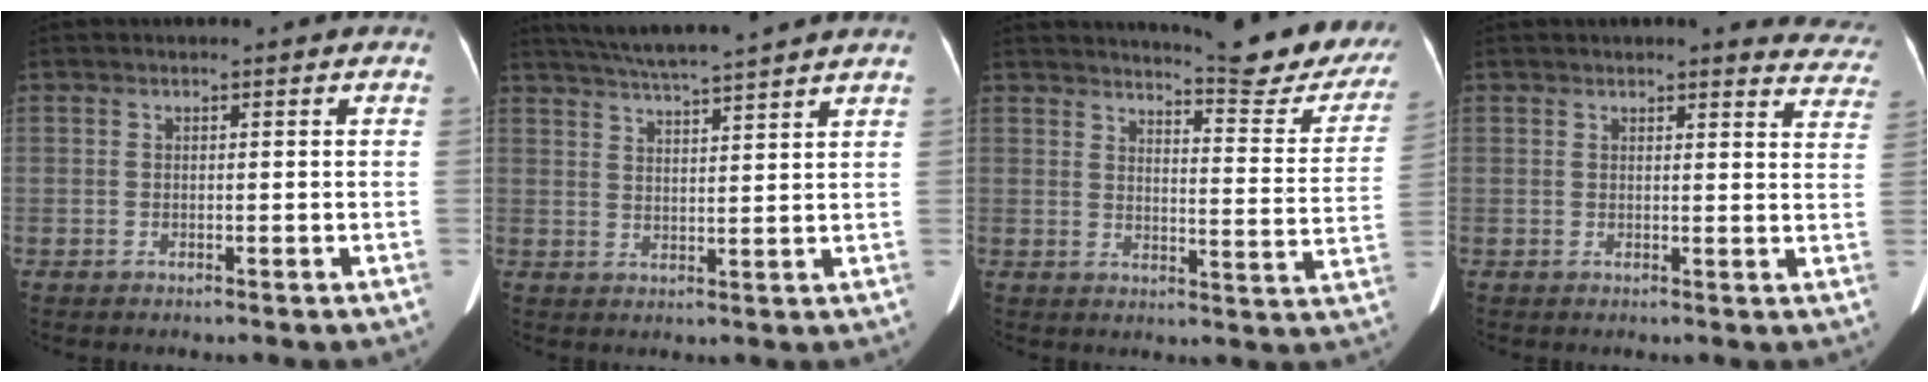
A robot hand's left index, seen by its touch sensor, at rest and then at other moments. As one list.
[{"total": 11.6, "force": [10.4, -1.1, 5.2], "torque": [-0.093, 0.021, 0.150]}, {"total": 15.7, "force": [14.7, 1.3, 5.2], "torque": [-0.057, -0.079, 0.162]}, {"total": 7.8, "force": [7.5, 1.7, 1.2], "torque": [0.023, -0.022, 0.048]}]